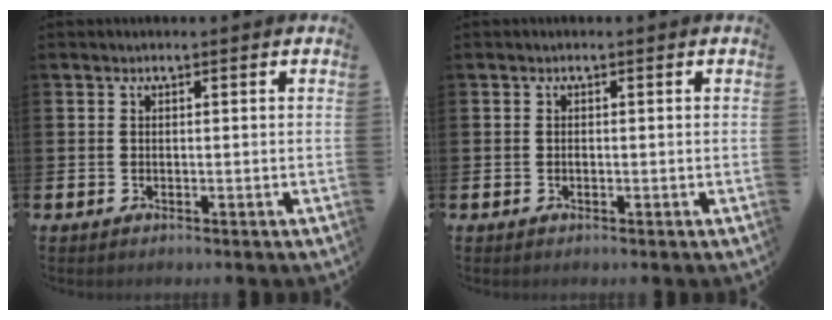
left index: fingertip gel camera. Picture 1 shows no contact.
{"total": 0.0}